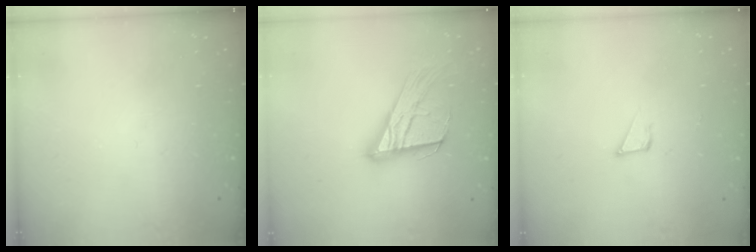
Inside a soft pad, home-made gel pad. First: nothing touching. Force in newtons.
{"total": 17.6, "press": 17.5, "slide": 1.7}
{"total": 4.3, "press": 4.3, "slide": 0.3}